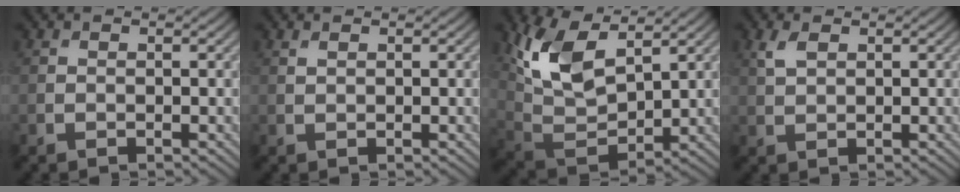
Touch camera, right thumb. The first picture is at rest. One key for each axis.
{"total": 0.7, "fx": 0.5, "fy": 0.2, "fz": 0.4, "tx": -0.012, "ty": 0.002, "tz": 0.012}
{"total": 11.3, "fx": 5.6, "fy": 5.3, "fz": 8.3, "tx": -0.203, "ty": 0.005, "tz": 0.113}
{"total": 2.2, "fx": 1.2, "fy": 1.1, "fz": 1.6, "tx": -0.043, "ty": 0.004, "tz": 0.026}